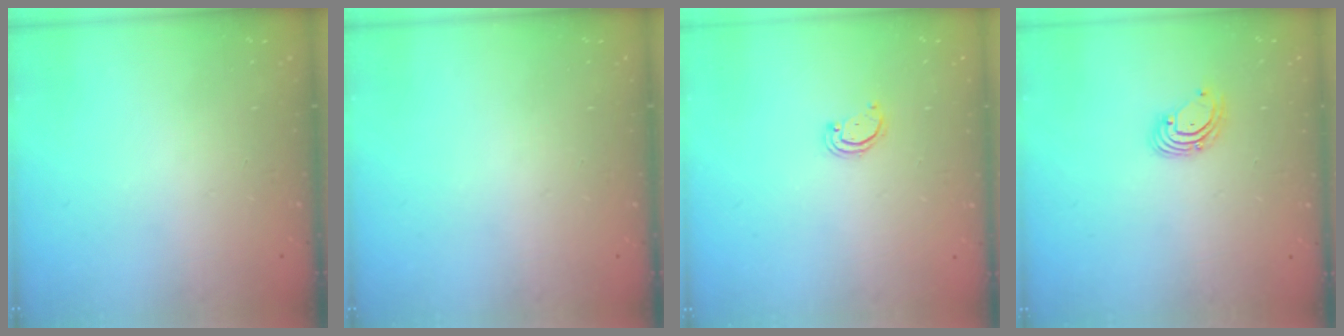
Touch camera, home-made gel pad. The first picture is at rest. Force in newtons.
{"total": 0.0}
{"total": 2.2, "press": 2.2, "slide": 0.2}
{"total": 2.6, "press": 2.6, "slide": 0.1}